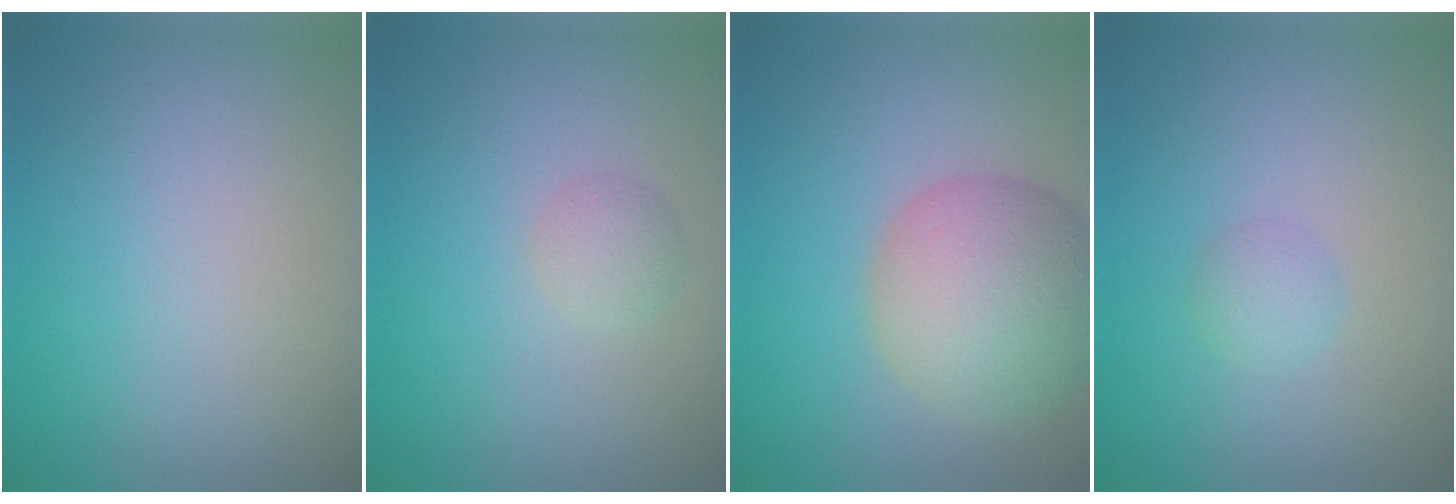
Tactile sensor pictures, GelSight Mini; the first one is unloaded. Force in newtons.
{"total": 1.4, "press": 1.4, "slide": 0.1}
{"total": 7.8, "press": 7.8, "slide": 0.5}
{"total": 1.3, "press": 1.3, "slide": 0.1}